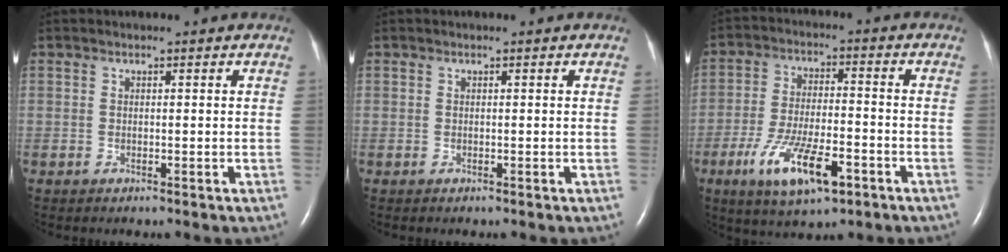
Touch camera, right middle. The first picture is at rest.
{"total": 0.0}
{"total": 11.5, "force": [-5.7, 3.3, 9.5], "torque": [-0.186, -0.012, -0.094]}